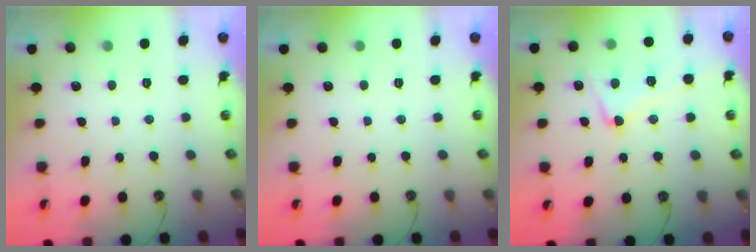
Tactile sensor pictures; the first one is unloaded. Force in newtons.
{"total": 0.0}
{"total": 4.4, "press": 4.2, "slide": 1.3}